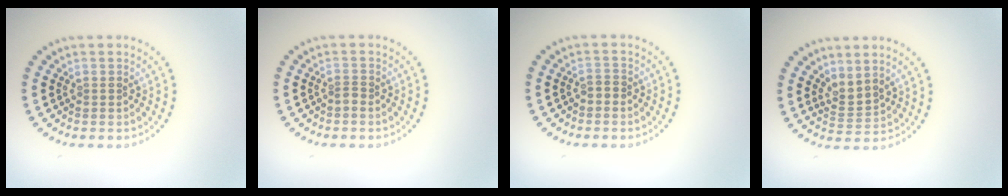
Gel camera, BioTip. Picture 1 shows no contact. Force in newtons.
{"total": 0.9, "press": 0.5, "slide": 0.7}
{"total": 0.9, "press": 0.8, "slide": 0.5}
{"total": 2.1, "press": 1.4, "slide": 1.6}